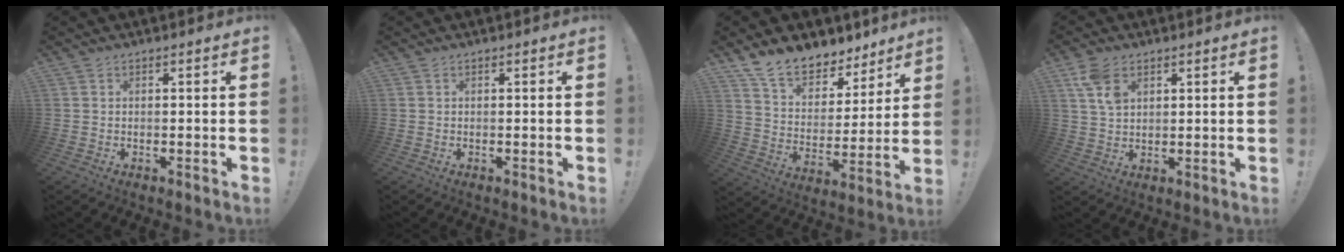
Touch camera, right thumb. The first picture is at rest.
{"total": 0.0}
{"total": 13.2, "force": [11.0, 6.0, 4.2], "torque": [-0.087, -0.087, 0.204]}
{"total": 7.5, "force": [3.5, 4.5, 4.8], "torque": [-0.096, -0.007, 0.070]}